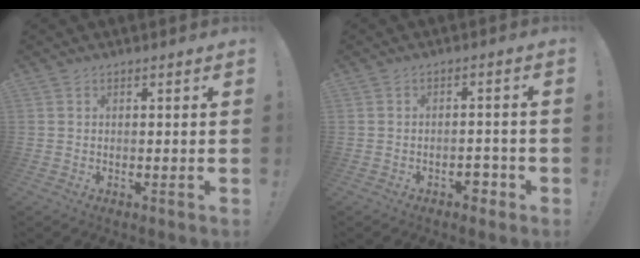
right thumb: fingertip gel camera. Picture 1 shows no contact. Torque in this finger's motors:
{"motor_torque": [0.95, 0.80, 0.34, -0.82, 0.18]}